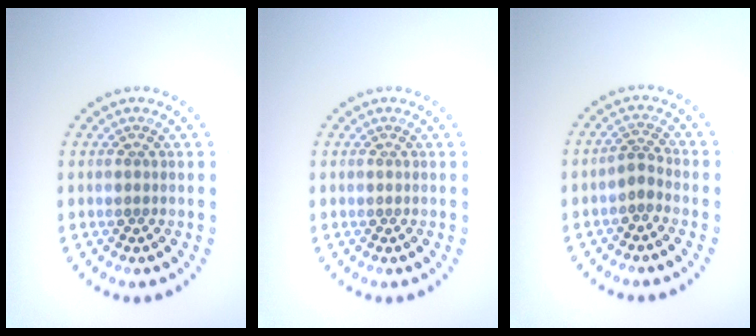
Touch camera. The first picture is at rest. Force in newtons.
{"total": 0.0}
{"total": 1.6, "press": 1.3, "slide": 1.0}